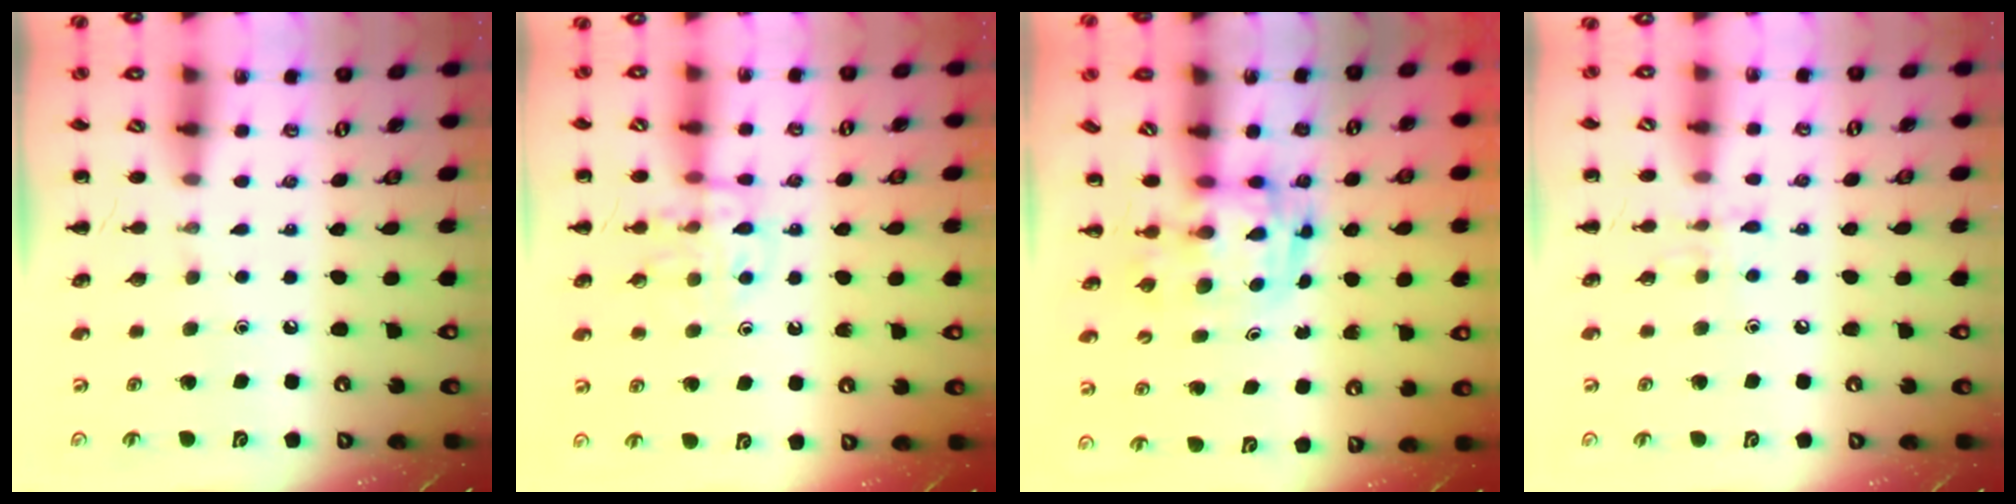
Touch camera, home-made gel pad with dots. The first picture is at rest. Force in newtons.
{"total": 11.5, "press": 11.4, "slide": 1.2}
{"total": 3.0, "press": 3.0, "slide": 0.5}
{"total": 5.9, "press": 5.8, "slide": 1.1}